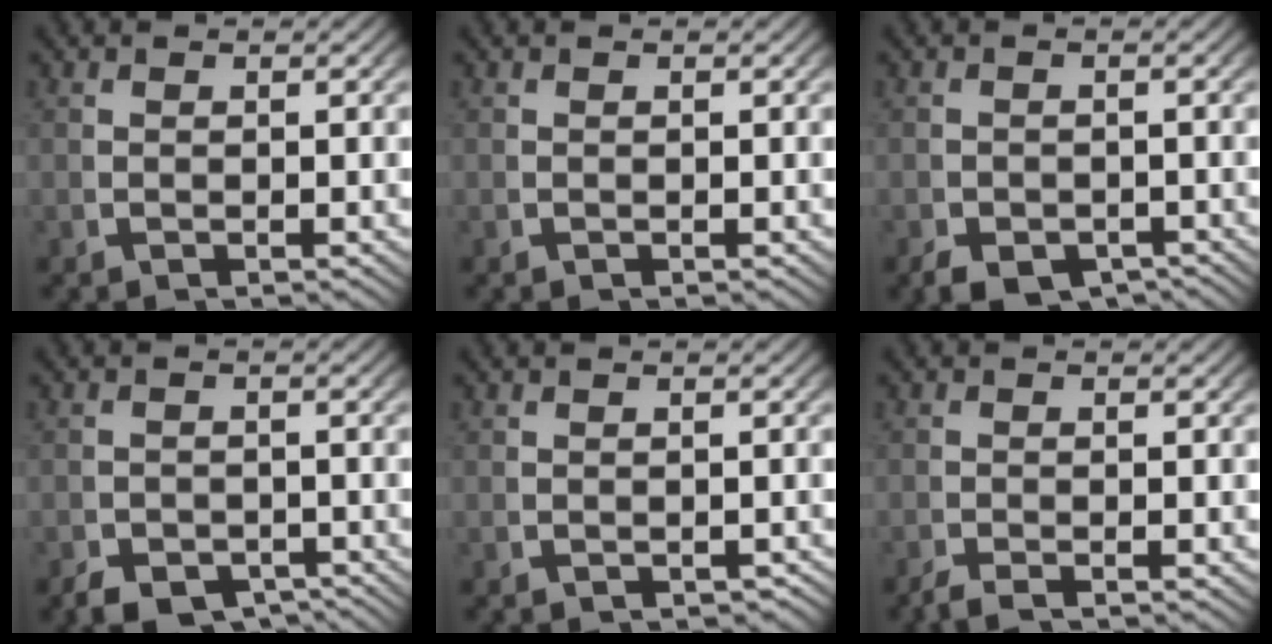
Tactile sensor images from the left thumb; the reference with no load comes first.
{"total": 0.0}
{"total": 3.6, "force": [-2.7, 2.0, 1.4], "torque": [-0.020, -0.023, -0.037]}
{"total": 4.8, "force": [-3.8, 2.5, 1.6], "torque": [-0.017, -0.029, -0.055]}
{"total": 1.1, "force": [-1.1, 0.3, 0.1], "torque": [-0.002, -0.003, -0.015]}
{"total": 1.4, "force": [-1.3, 0.2, 0.4], "torque": [-0.004, -0.007, -0.024]}